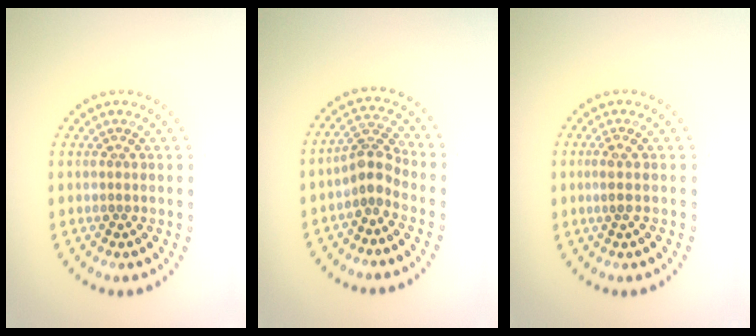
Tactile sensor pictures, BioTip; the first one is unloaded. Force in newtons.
{"total": 2.7, "press": 2.1, "slide": 1.7}
{"total": 0.9, "press": 0.6, "slide": 0.6}